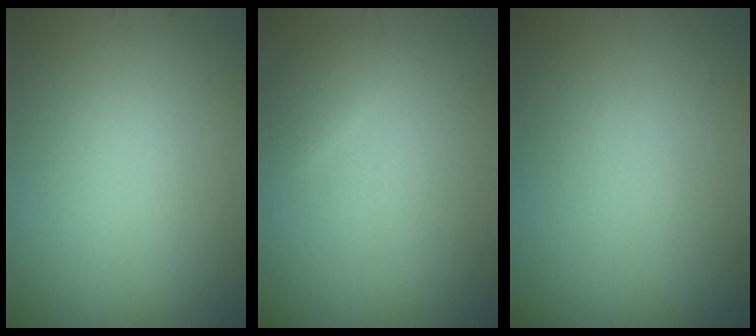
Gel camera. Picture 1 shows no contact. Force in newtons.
{"total": 1.2, "press": 1.2, "slide": 0.1}
{"total": 0.0}